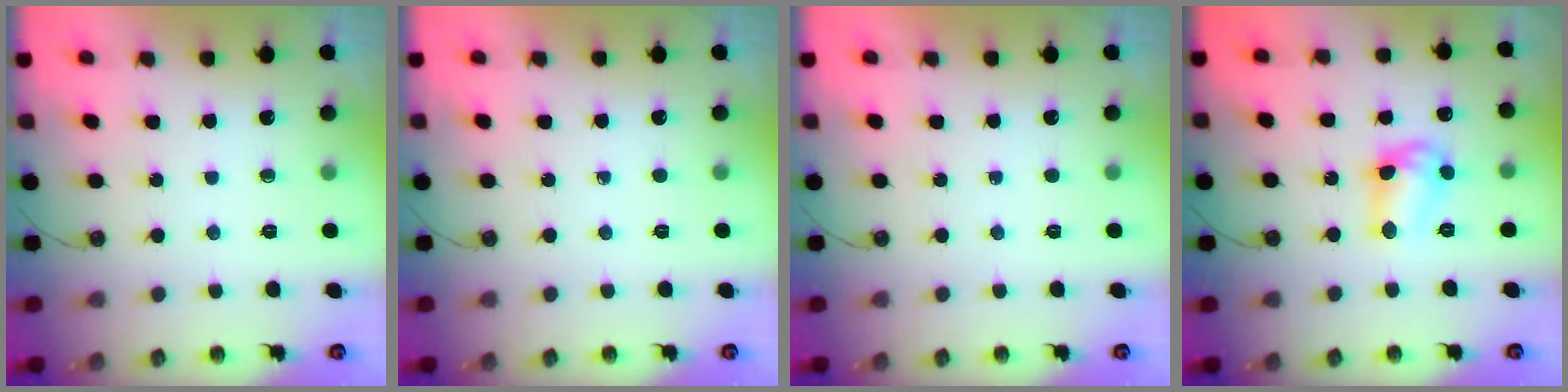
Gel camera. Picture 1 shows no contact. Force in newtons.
{"total": 0.0}
{"total": 0.0}
{"total": 11.0, "press": 11.0, "slide": 0.9}